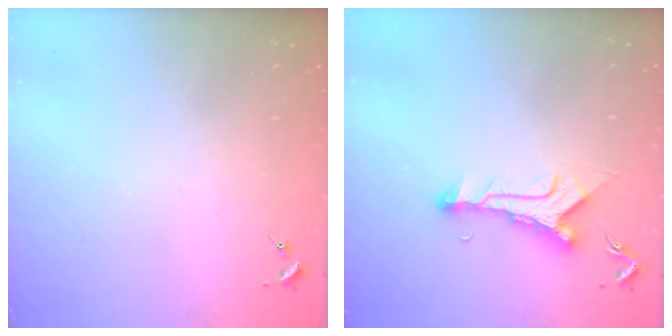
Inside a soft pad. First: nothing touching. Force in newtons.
{"total": 9.9, "press": 9.9, "slide": 0.3}